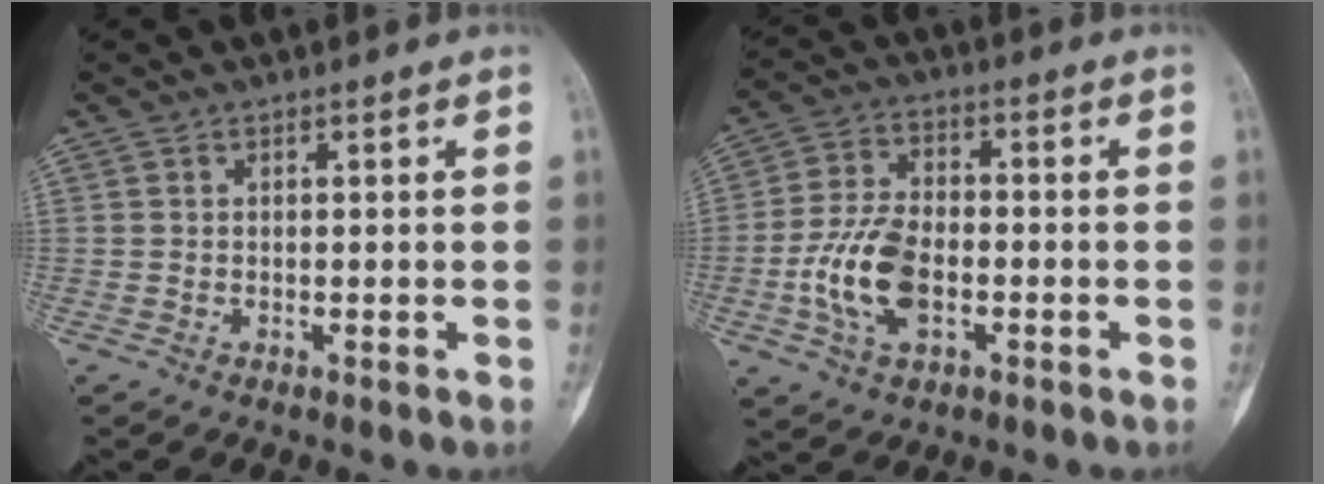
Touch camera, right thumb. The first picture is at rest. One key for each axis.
{"total": 11.5, "fx": -2.9, "fy": 6.5, "fz": 9.0, "tx": -0.176, "ty": 0.014, "tz": -0.056}